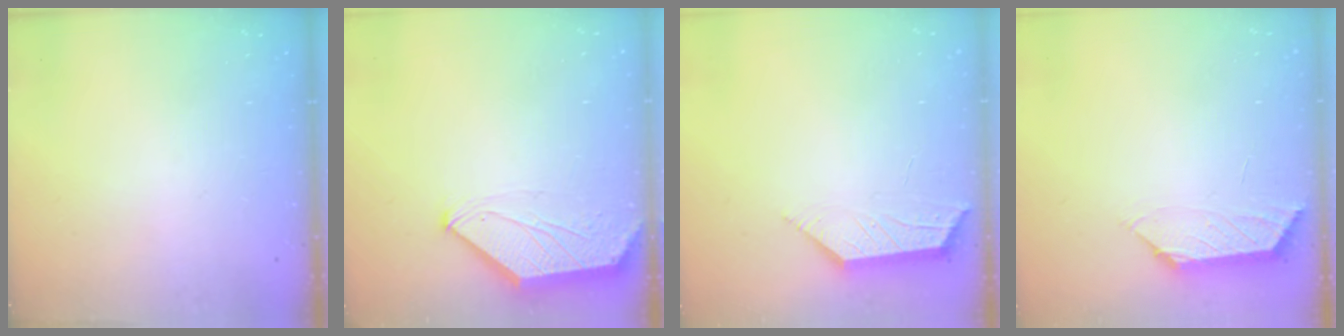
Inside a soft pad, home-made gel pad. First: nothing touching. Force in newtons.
{"total": 1.3, "press": 1.3, "slide": 0.3}
{"total": 2.3, "press": 2.3, "slide": 0.5}
{"total": 1.2, "press": 1.1, "slide": 0.4}